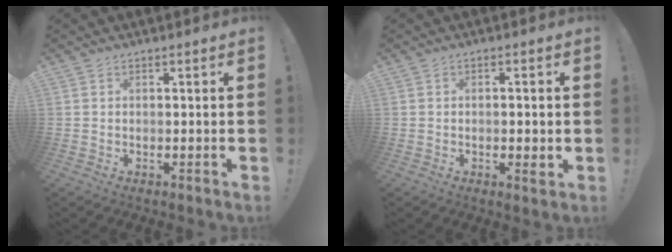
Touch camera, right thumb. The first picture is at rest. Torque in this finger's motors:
{"motor_torque": [0.02, -0.02, 0.08, -0.06, 0.02]}